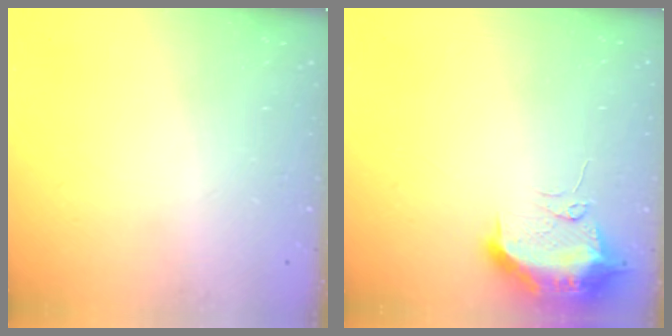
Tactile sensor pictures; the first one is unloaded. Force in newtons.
{"total": 10.8, "press": 10.6, "slide": 1.9}